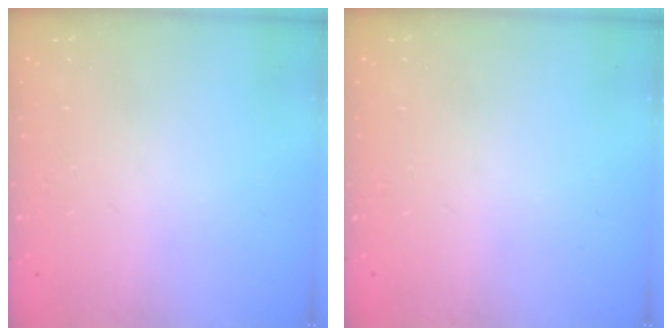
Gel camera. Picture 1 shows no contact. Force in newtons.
{"total": 0.0}